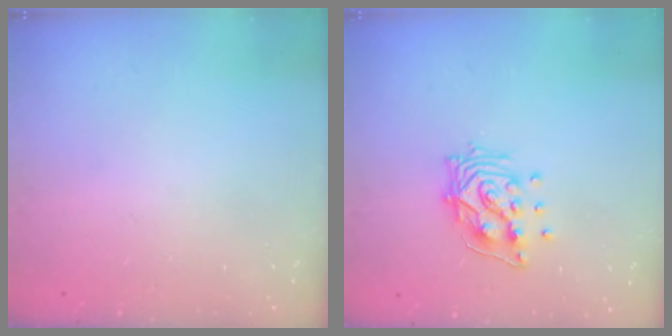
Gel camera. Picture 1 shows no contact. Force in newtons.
{"total": 12.0, "press": 12.0, "slide": 1.1}